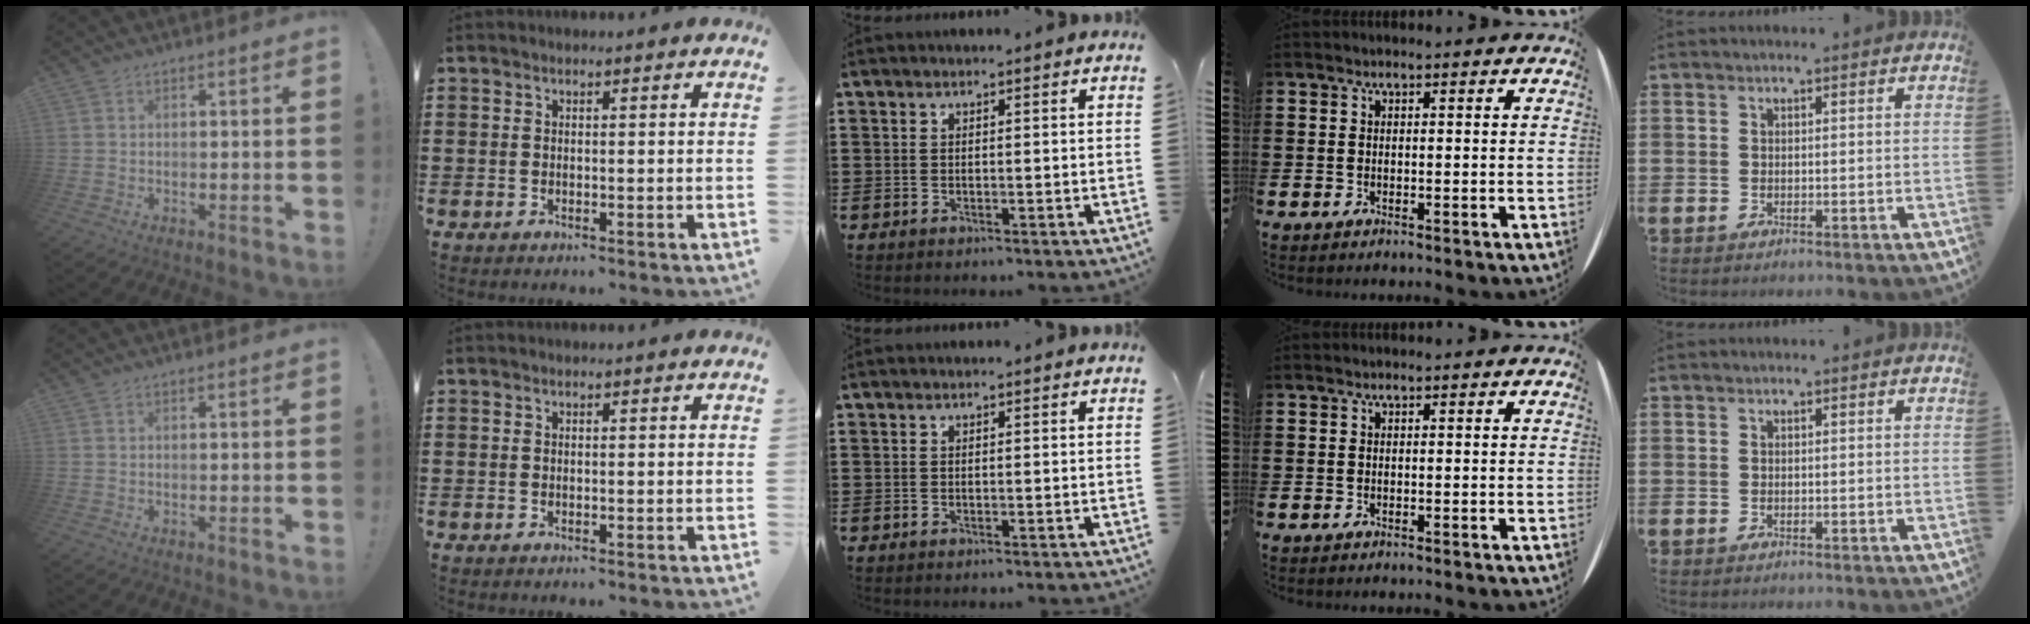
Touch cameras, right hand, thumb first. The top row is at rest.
{}